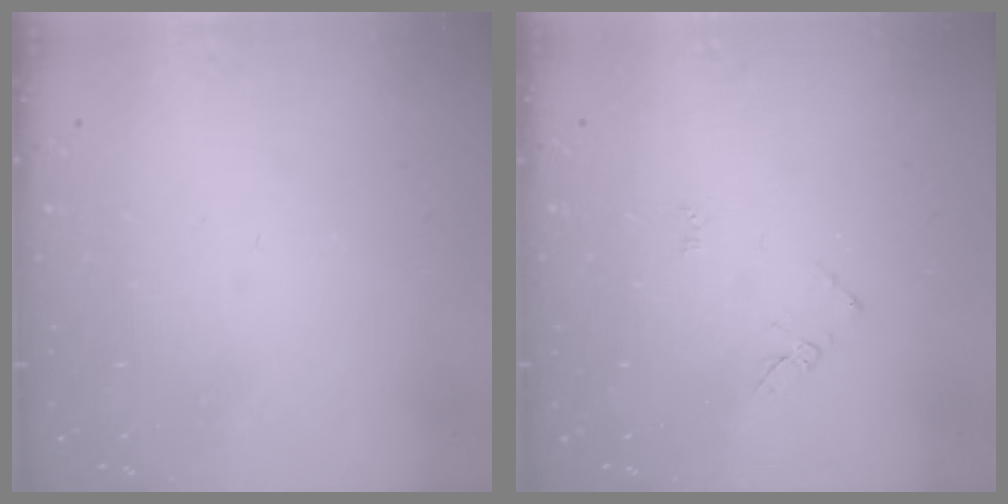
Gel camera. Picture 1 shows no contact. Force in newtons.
{"total": 4.3, "press": 4.3, "slide": 0.5}